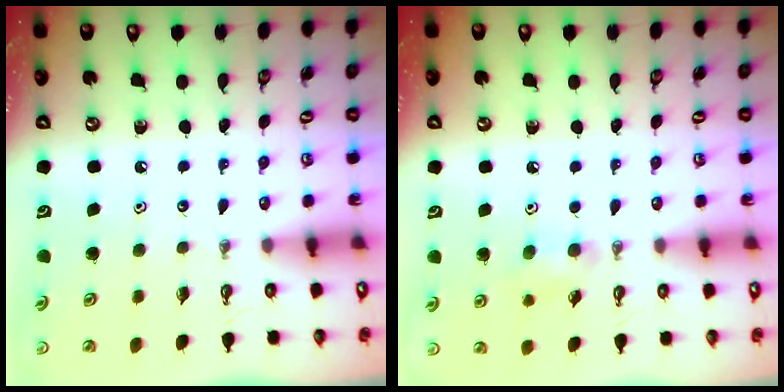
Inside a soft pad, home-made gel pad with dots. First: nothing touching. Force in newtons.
{"total": 7.1, "press": 6.9, "slide": 1.7}